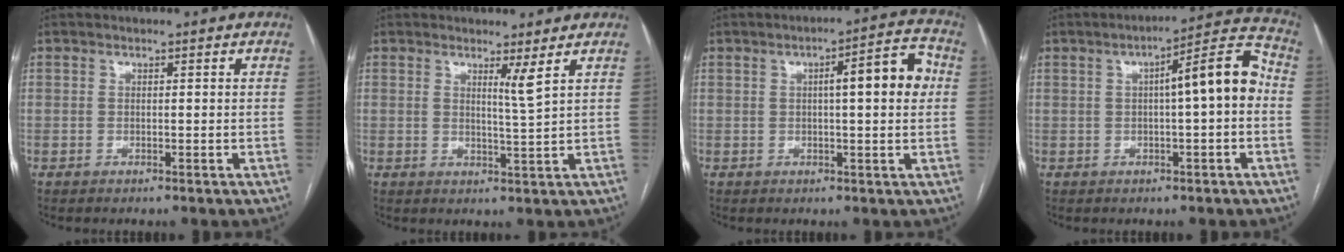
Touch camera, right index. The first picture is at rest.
{"total": 2.6, "force": [1.5, -0.8, 1.9], "torque": [-0.031, -0.018, 0.029]}
{"total": 9.8, "force": [1.9, 3.3, 9.0], "torque": [-0.108, 0.034, 0.021]}
{"total": 9.5, "force": [0.3, 1.3, 9.4], "torque": [-0.133, 0.033, 0.003]}